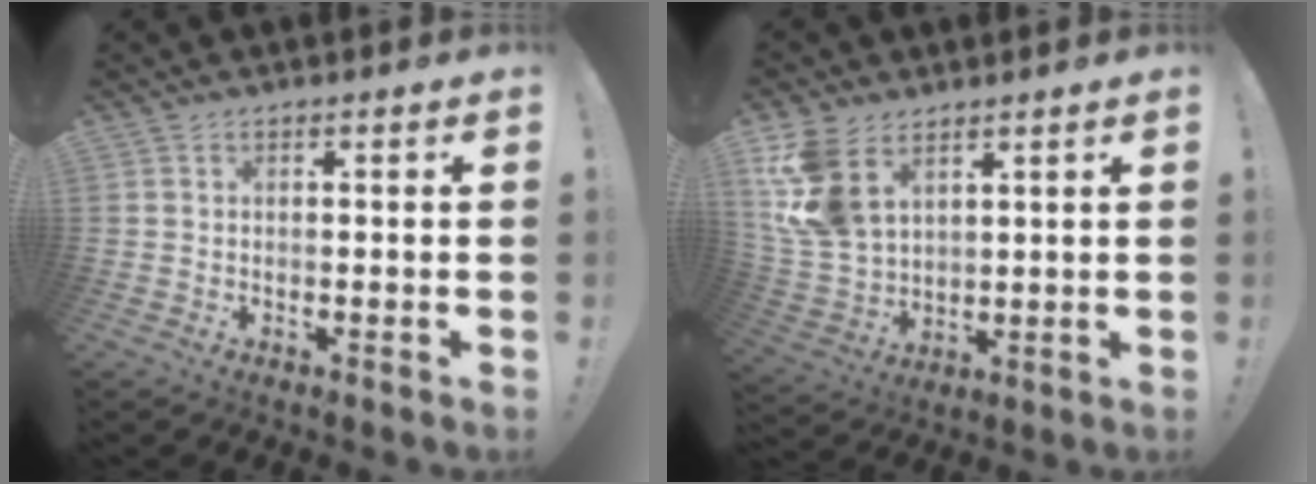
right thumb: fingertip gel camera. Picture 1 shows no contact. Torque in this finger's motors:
{"motor_torque": [1.84, 1.96, 1.27, 0.68, 0.11]}